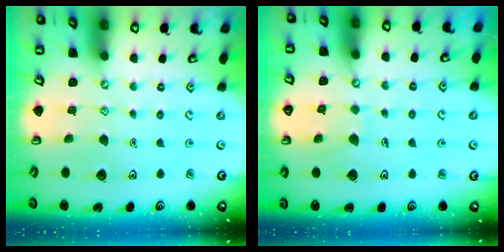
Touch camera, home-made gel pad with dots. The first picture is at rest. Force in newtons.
{"total": 5.8, "press": 5.8, "slide": 0.6}